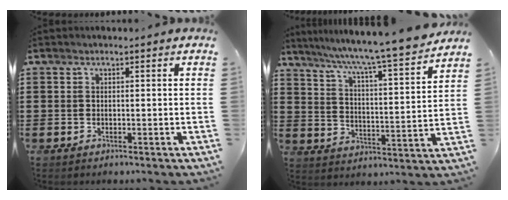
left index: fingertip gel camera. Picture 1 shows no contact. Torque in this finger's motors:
{"motor_torque": [1.32, -0.82, 0.45, 0.21]}